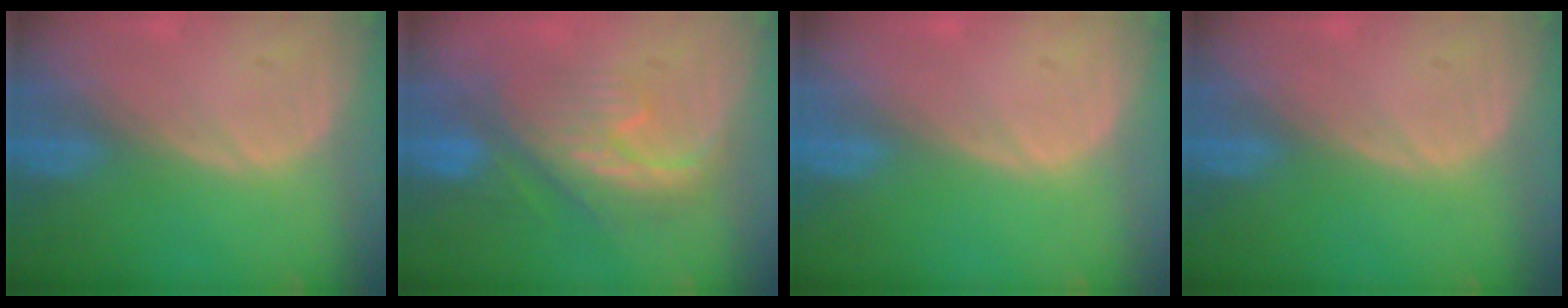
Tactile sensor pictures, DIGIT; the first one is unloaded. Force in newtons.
{"total": 8.0, "press": 7.9, "slide": 1.1}
{"total": 0.0}
{"total": 0.0}